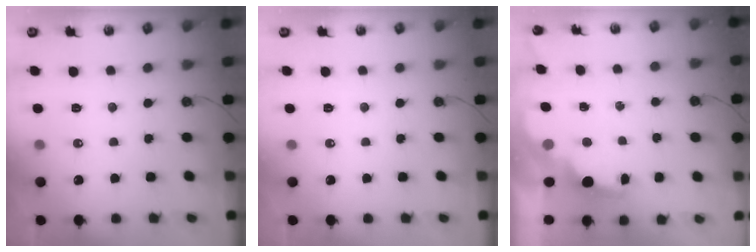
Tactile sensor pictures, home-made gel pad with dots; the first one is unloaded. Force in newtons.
{"total": 0.0}
{"total": 2.0, "press": 1.8, "slide": 0.8}